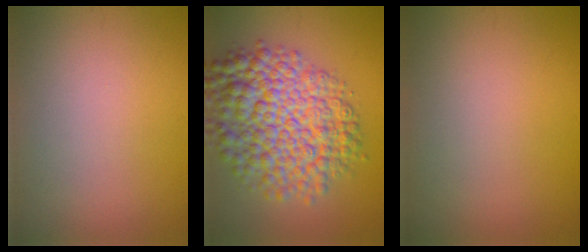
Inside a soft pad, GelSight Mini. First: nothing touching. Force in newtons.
{"total": 9.9, "press": 9.9, "slide": 0.2}
{"total": 0.0}